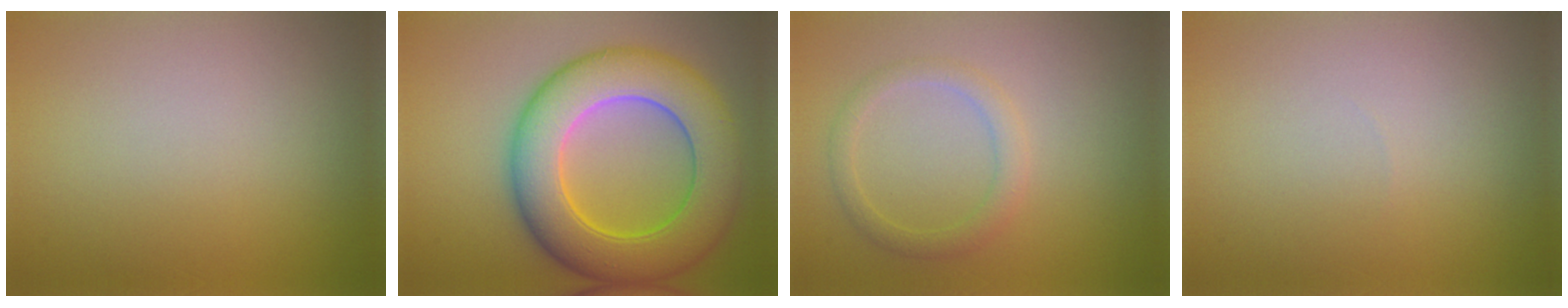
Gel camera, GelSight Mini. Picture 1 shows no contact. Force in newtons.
{"total": 10.7, "press": 10.7, "slide": 0.4}
{"total": 2.0, "press": 2.0, "slide": 0.1}
{"total": 0.0}